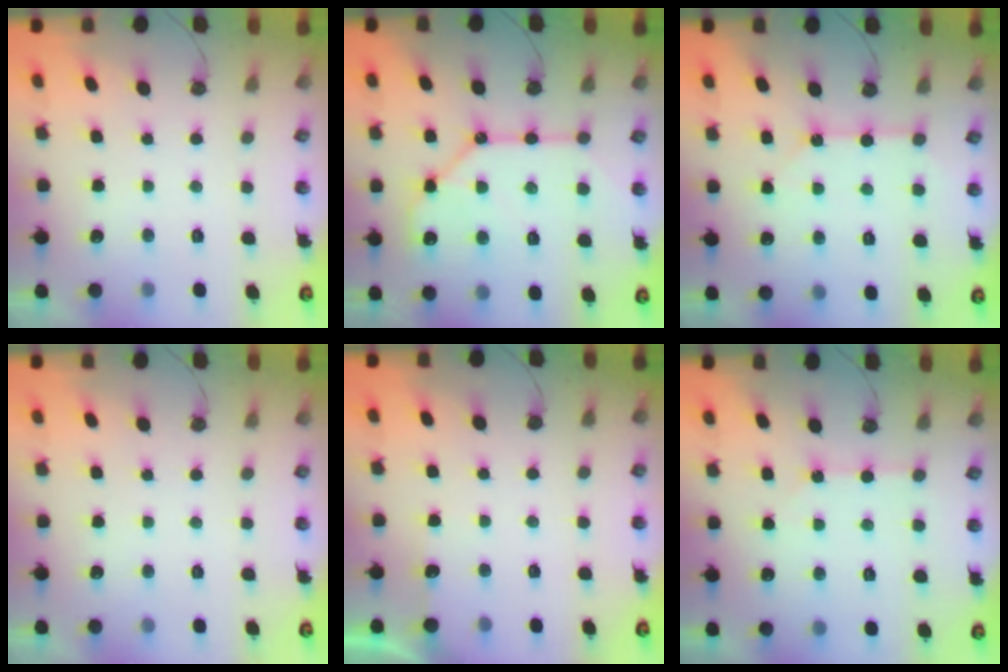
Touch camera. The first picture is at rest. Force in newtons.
{"total": 12.4, "press": 12.3, "slide": 1.5}
{"total": 4.8, "press": 4.8, "slide": 0.4}
{"total": 0.0}
{"total": 2.9, "press": 2.8, "slide": 0.4}
{"total": 2.1, "press": 2.1, "slide": 0.3}